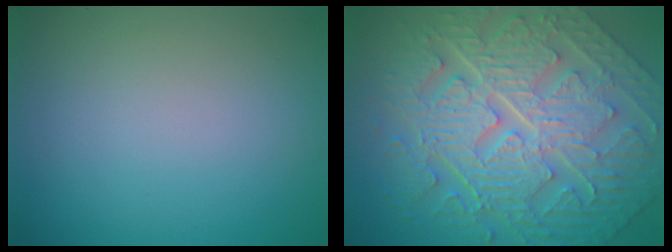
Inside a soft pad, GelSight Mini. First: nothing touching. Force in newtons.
{"total": 11.6, "press": 7.9, "slide": 8.4}